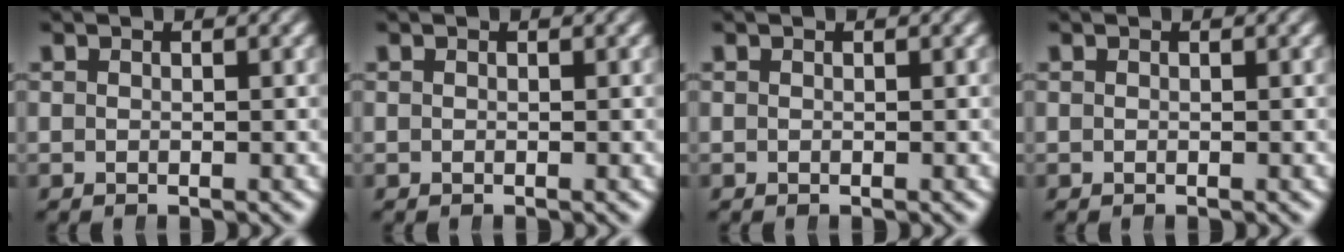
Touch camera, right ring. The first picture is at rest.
{"total": 0.0}
{"total": 0.0}
{"total": 0.0}